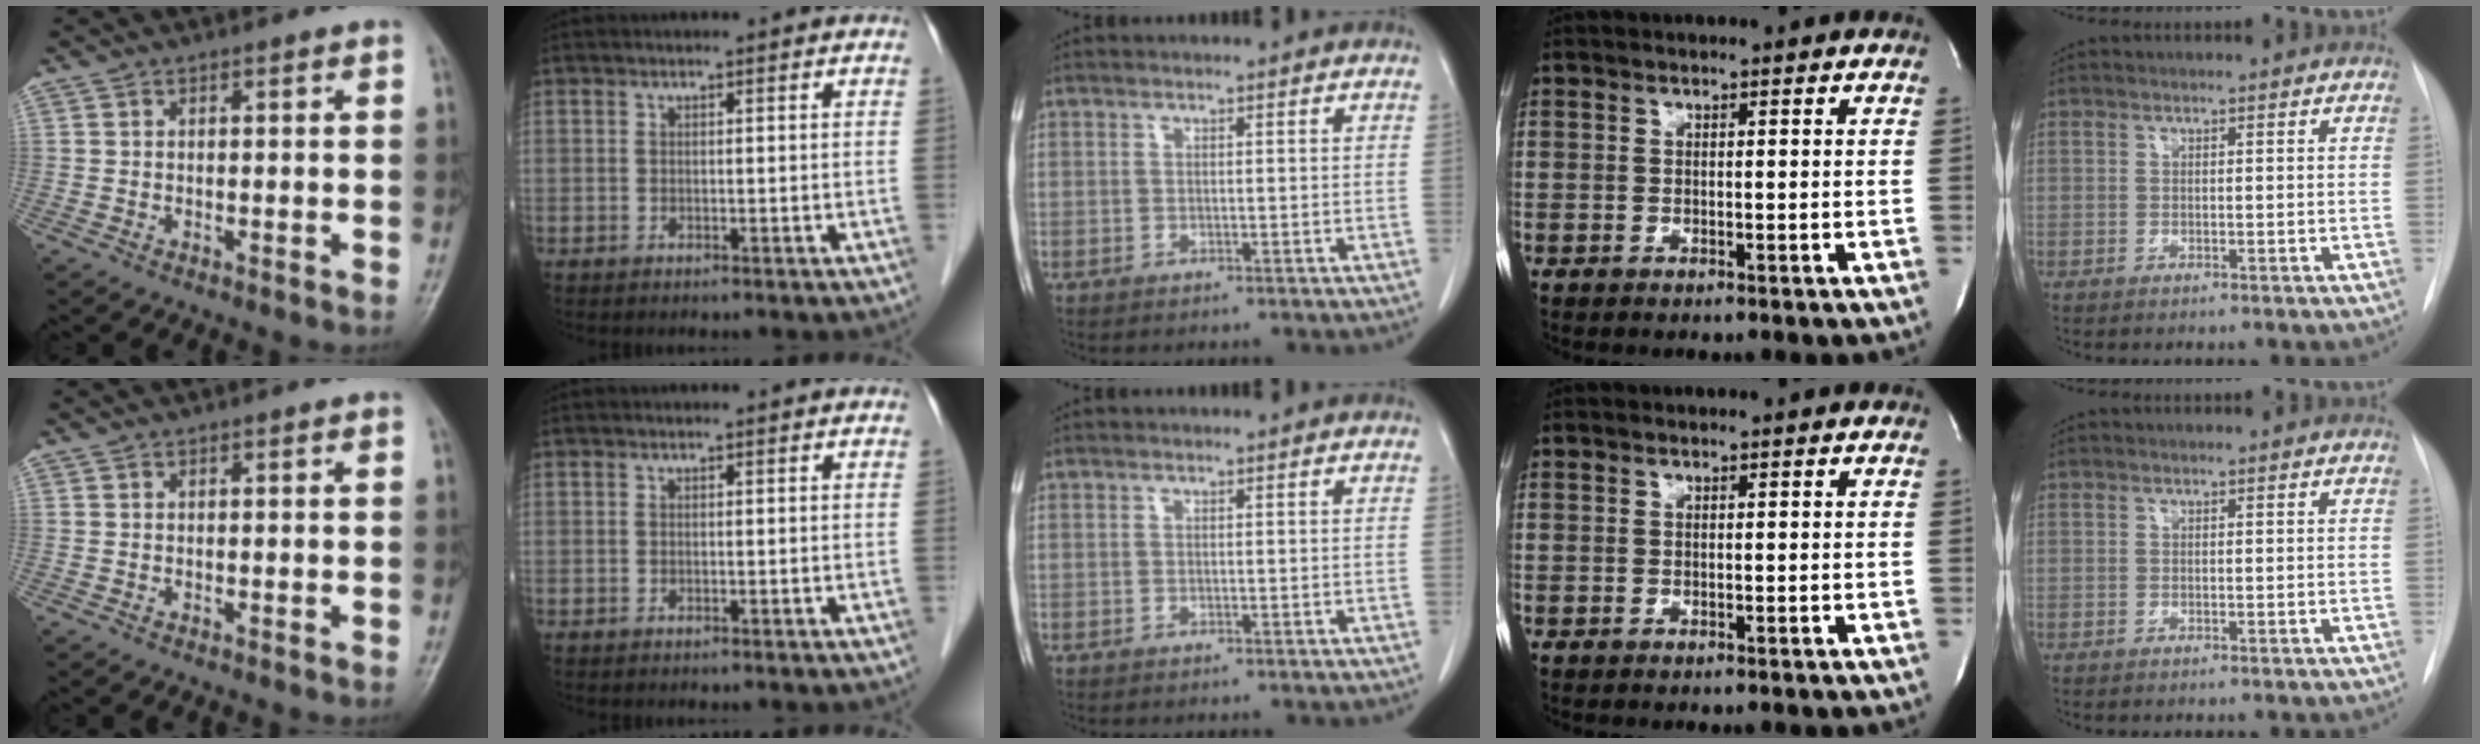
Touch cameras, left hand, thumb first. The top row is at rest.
{}